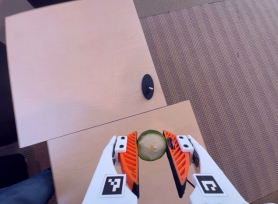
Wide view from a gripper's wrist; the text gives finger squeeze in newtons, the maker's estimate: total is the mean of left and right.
{"total": 10.6, "left": 11.1, "right": 10.1}